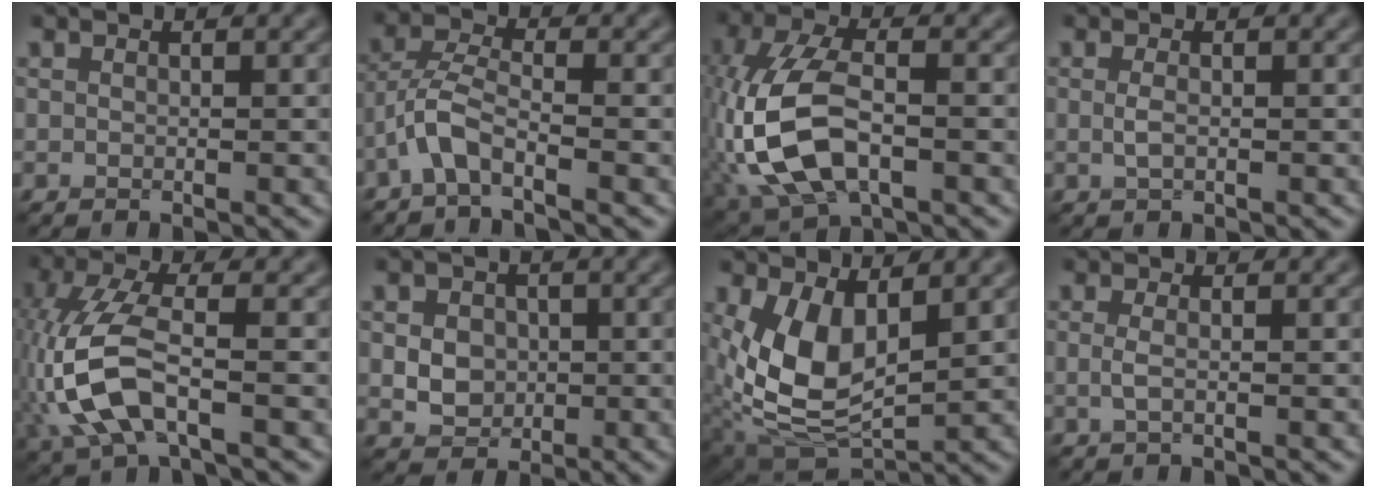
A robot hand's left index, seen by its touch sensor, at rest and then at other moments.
{"total": 3.4, "force": [-2.1, 0.8, 2.5], "torque": [-0.058, 0.011, -0.054]}
{"total": 10.7, "force": [-2.7, 5.6, 8.7], "torque": [-0.205, 0.000, -0.064]}
{"total": 1.0, "force": [-0.1, 0.4, 0.9], "torque": [-0.028, -0.002, -0.004]}
{"total": 8.2, "force": [-2.3, 3.3, 7.1], "torque": [-0.180, 0.008, -0.054]}
{"total": 3.9, "force": [-0.1, 3.2, 2.2], "torque": [-0.033, 0.009, -0.014]}
{"total": 8.4, "force": [1.0, 4.5, 7.0], "torque": [-0.153, -0.008, 0.020]}
{"total": 1.0, "force": [-0.2, 0.1, 1.0], "torque": [-0.027, -0.003, -0.007]}